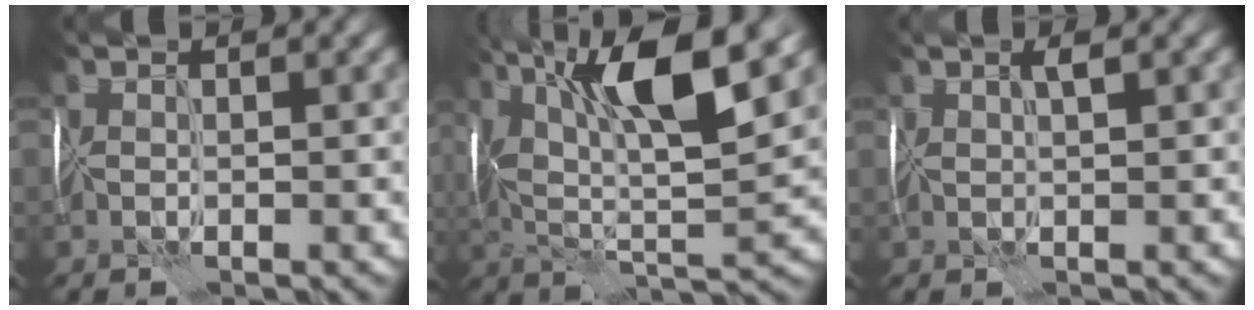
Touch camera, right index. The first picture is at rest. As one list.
[{"total": 11.2, "force": [4.5, 3.4, 9.7], "torque": [-0.180, 0.010, 0.074]}, {"total": 1.0, "force": [0.5, -0.1, 0.8], "torque": [-0.017, 0.003, 0.006]}]